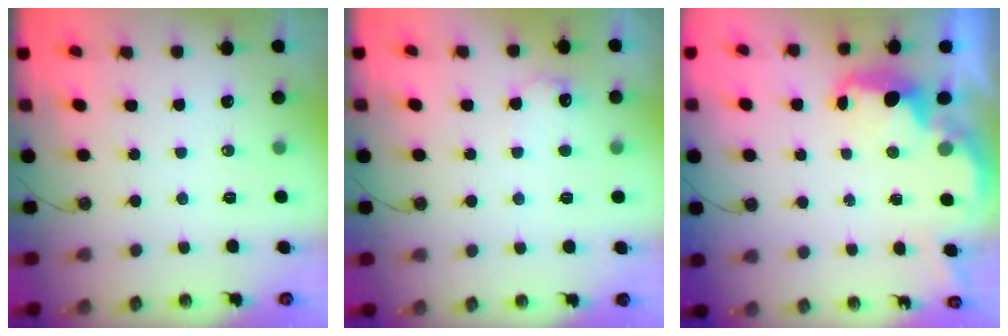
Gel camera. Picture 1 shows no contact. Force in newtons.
{"total": 7.0, "press": 7.0, "slide": 0.4}
{"total": 2.9, "press": 2.9, "slide": 0.5}